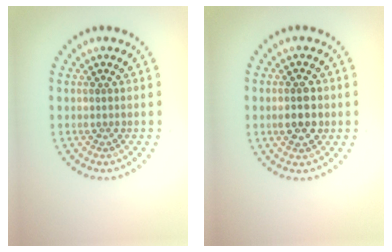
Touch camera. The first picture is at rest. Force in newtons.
{"total": 3.0, "press": 3.0, "slide": 0.0}